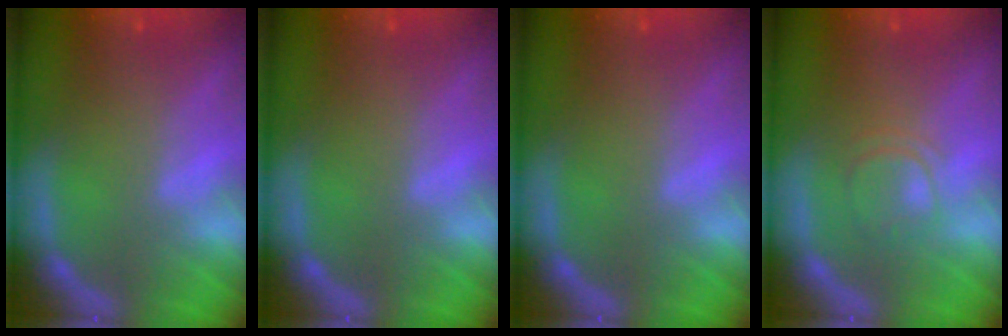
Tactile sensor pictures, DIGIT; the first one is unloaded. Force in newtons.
{"total": 0.0}
{"total": 0.0}
{"total": 2.4}